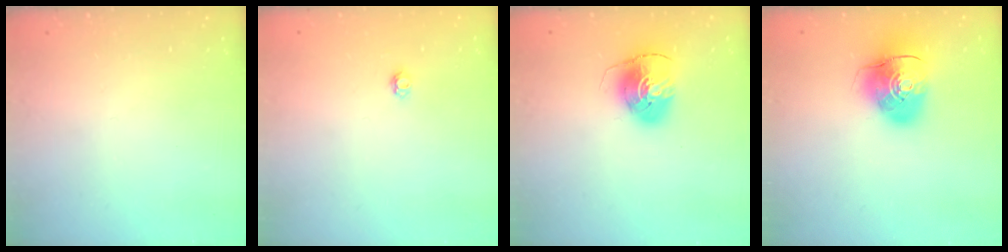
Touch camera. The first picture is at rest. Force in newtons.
{"total": 2.9, "press": 2.9, "slide": 0.4}
{"total": 7.9, "press": 7.9, "slide": 0.7}
{"total": 10.9, "press": 10.7, "slide": 1.8}